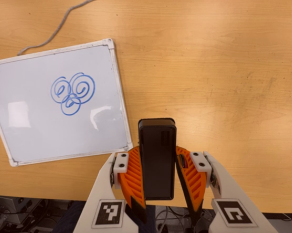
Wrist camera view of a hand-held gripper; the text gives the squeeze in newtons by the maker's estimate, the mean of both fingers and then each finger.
{"total": 6.8, "left": 6.3, "right": 7.4}